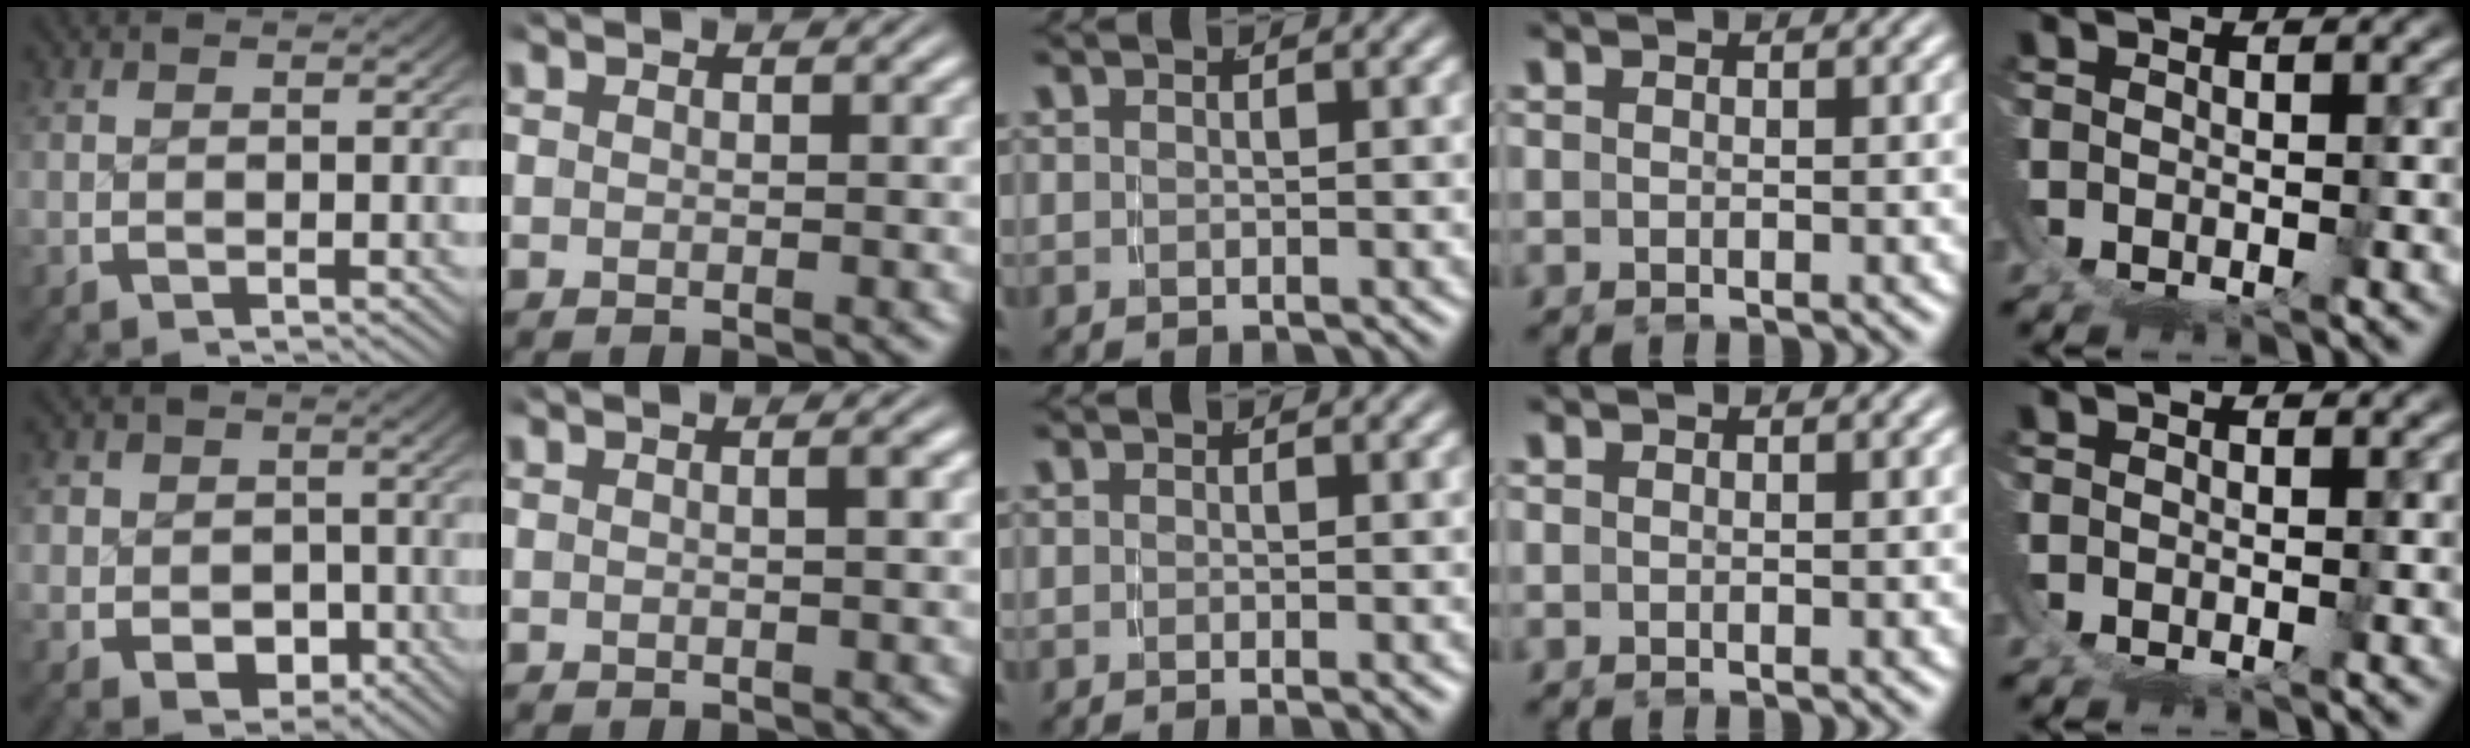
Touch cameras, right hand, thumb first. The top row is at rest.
{"thumb": {"total": 7.3, "force": [-0.8, 6.3, 3.5], "torque": [-0.068, -0.027, -0.007]}, "index": {"total": 0.6, "force": [-0.1, -0.3, 0.5], "torque": [-0.008, 0.002, -0.002]}, "middle": {"total": 0.8, "force": [-0.4, -0.5, 0.5], "torque": [0.000, 0.000, -0.008]}}